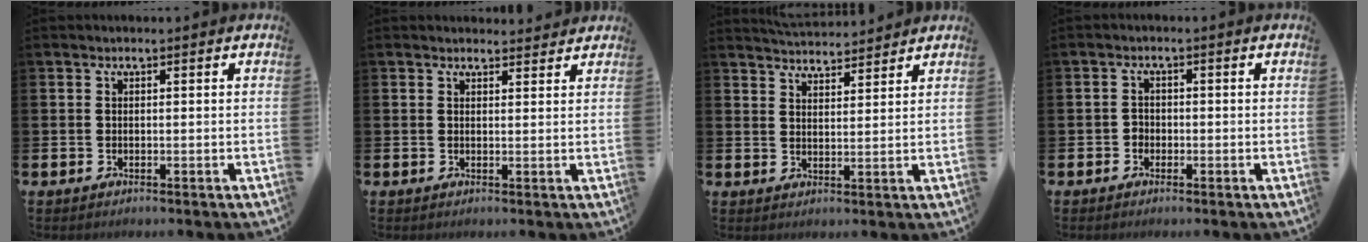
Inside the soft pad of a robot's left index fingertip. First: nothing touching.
{"total": 1.8, "force": [1.8, 0.4, -0.1], "torque": [0.009, -0.009, 0.030]}
{"total": 4.3, "force": [4.3, 0.3, -0.2], "torque": [-0.005, -0.025, 0.078]}
{"total": 1.5, "force": [-0.8, 1.2, 0.3], "torque": [-0.005, 0.002, -0.019]}